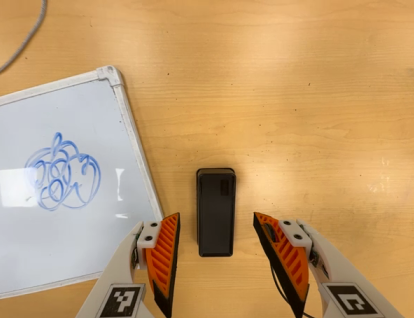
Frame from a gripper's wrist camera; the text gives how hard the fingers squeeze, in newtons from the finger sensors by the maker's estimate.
{"total": 0.0}